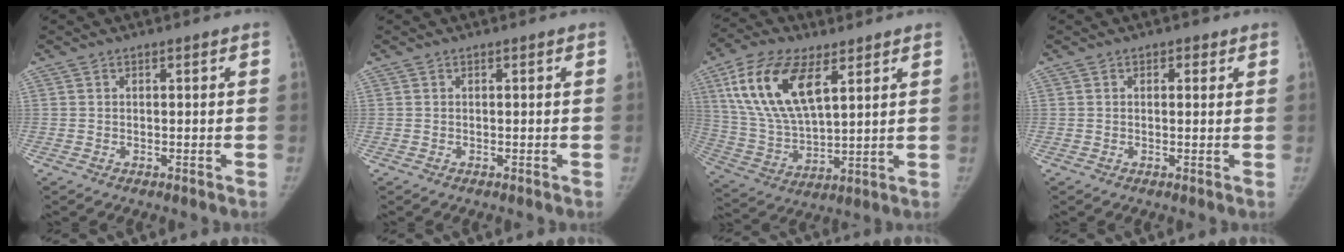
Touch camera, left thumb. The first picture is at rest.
{"total": 0.0}
{"total": 17.8, "force": [7.8, 8.5, 13.6], "torque": [-0.252, -0.021, 0.154]}
{"total": 1.8, "force": [0.9, 1.1, 1.1], "torque": [-0.004, -0.001, 0.009]}